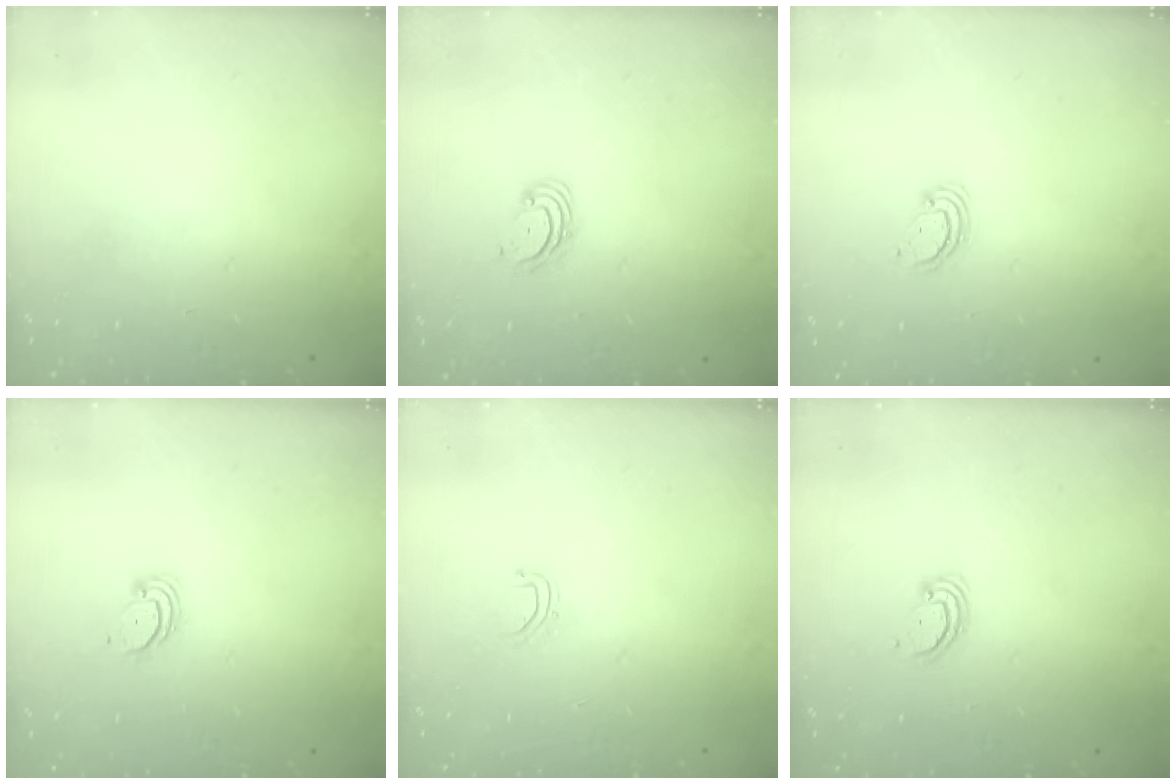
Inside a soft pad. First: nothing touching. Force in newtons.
{"total": 3.1, "press": 3.1, "slide": 0.3}
{"total": 2.3, "press": 2.3, "slide": 0.1}
{"total": 2.2, "press": 2.2, "slide": 0.3}
{"total": 3.8, "press": 3.8, "slide": 0.2}
{"total": 2.6, "press": 2.6, "slide": 0.2}